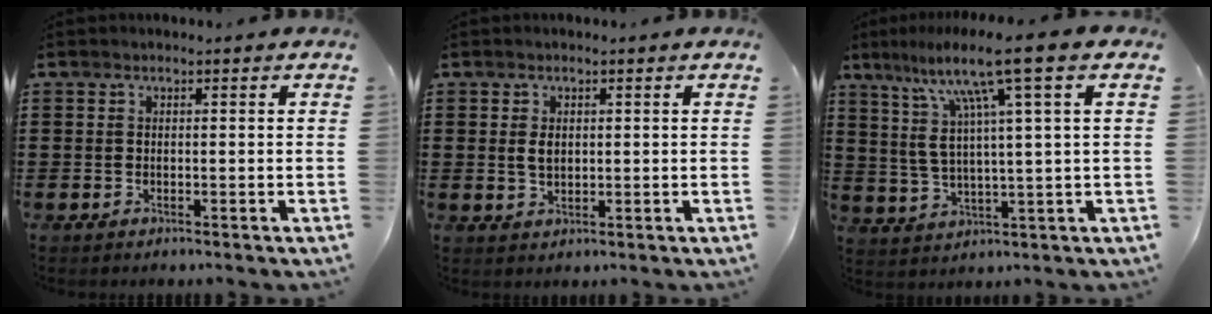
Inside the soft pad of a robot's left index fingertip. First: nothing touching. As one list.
[{"total": 2.2, "force": [0.4, 1.3, 1.7], "torque": [-0.045, 0.003, 0.005]}, {"total": 11.4, "force": [6.1, 0.1, 9.6], "torque": [-0.208, -0.015, 0.091]}]